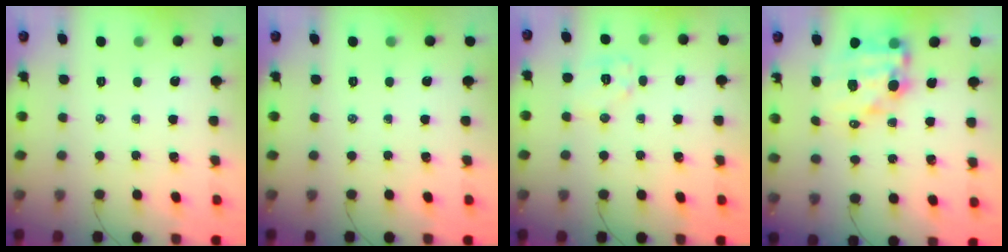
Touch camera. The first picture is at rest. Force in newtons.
{"total": 0.0}
{"total": 7.7, "press": 7.7, "slide": 0.4}
{"total": 12.1, "press": 11.6, "slide": 3.3}